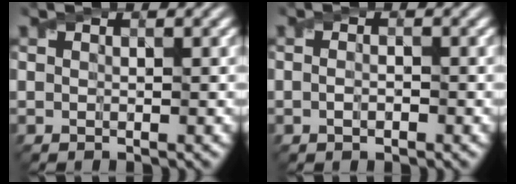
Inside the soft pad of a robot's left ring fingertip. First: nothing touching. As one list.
[{"total": 1.2, "force": [-0.4, 0.5, 1.0], "torque": [-0.022, -0.001, -0.009]}]